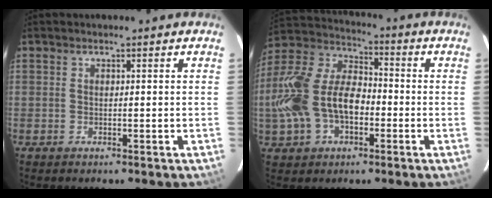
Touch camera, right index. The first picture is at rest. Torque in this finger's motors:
{"motor_torque": [0.69, -0.18, 0.68, 0.21]}